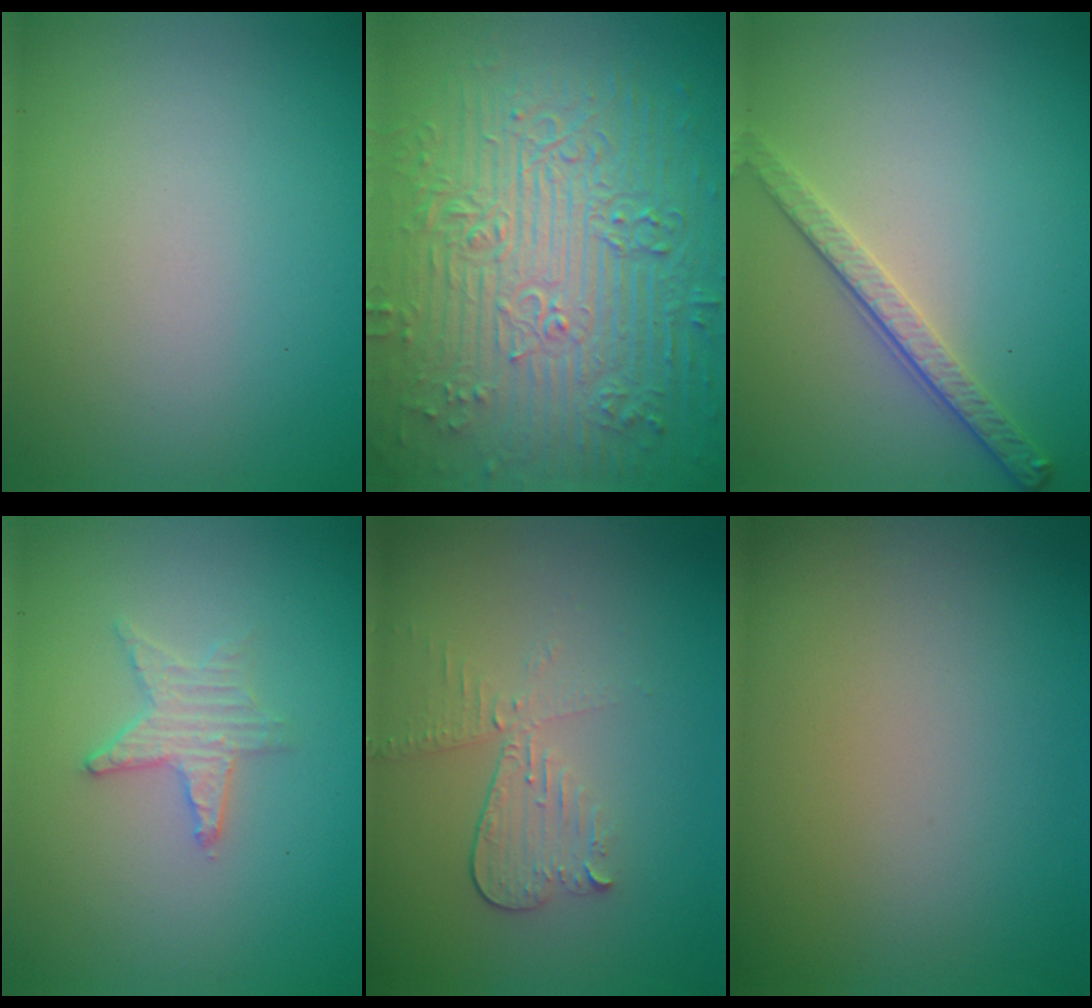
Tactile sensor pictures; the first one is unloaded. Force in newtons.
{"total": 11.2, "press": 7.4, "slide": 8.4}
{"total": 2.8, "press": 2.5, "slide": 1.2}
{"total": 2.3, "press": 2.2, "slide": 0.4}
{"total": 3.0, "press": 2.6, "slide": 1.5}
{"total": 0.0}